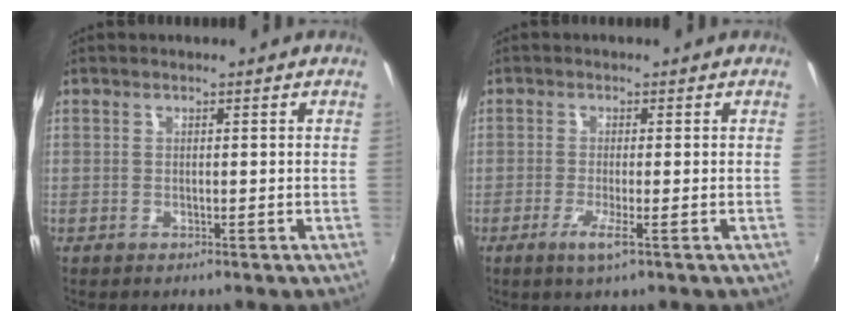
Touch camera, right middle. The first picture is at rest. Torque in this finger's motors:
{"motor_torque": [1.01, -1.13, 0.04, 0.05]}